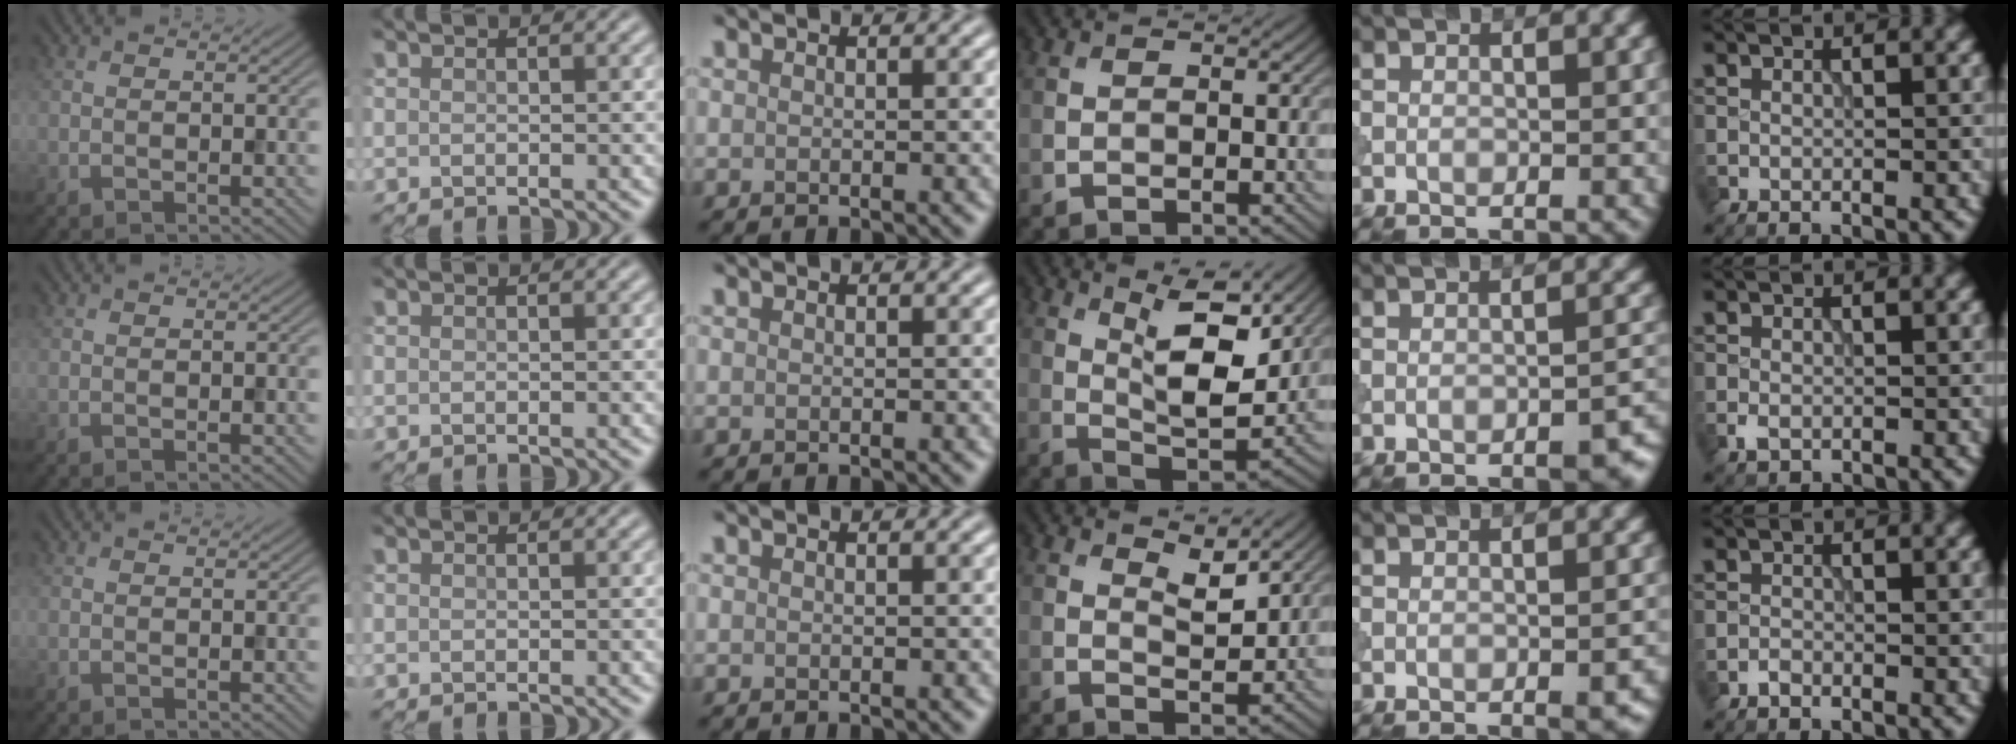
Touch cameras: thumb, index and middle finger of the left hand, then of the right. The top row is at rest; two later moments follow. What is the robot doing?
{"motion": "shake", "object": "bell"}